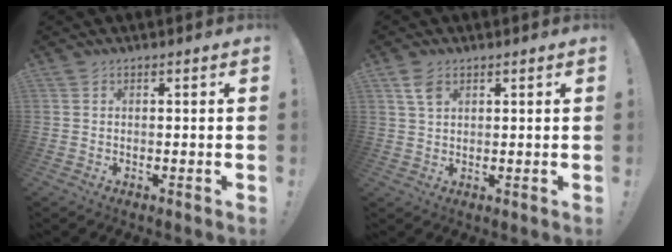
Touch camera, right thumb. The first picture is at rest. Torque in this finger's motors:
{"motor_torque": [-0.03, 0.02, -0.12, 0.18, 0.00]}